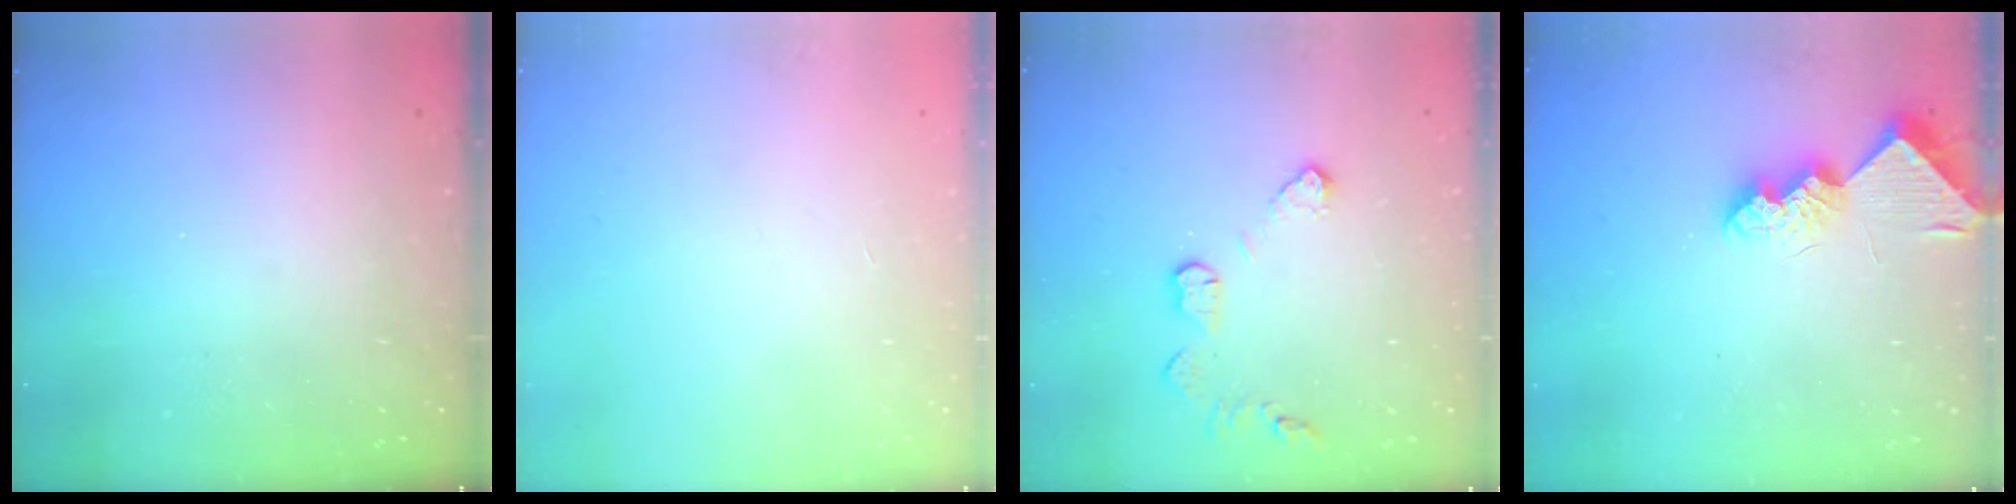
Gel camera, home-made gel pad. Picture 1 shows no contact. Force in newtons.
{"total": 0.0}
{"total": 7.6, "press": 7.5, "slide": 0.5}
{"total": 9.5, "press": 9.5, "slide": 0.1}